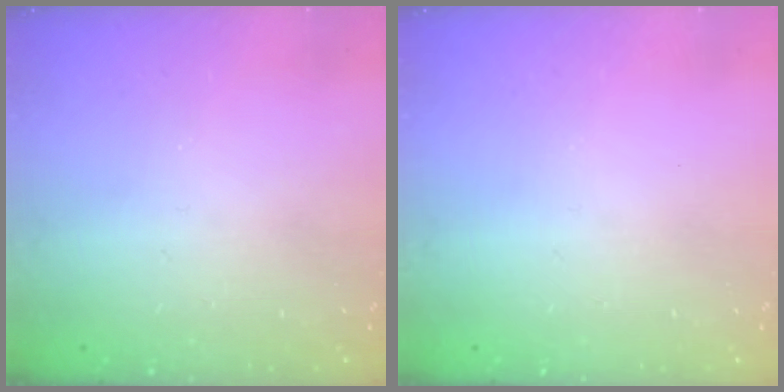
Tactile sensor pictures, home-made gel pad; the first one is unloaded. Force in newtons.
{"total": 0.0}